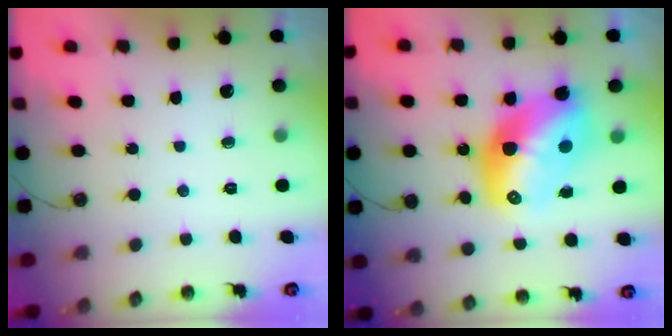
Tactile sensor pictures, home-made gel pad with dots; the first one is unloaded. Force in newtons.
{"total": 16.6, "press": 16.6, "slide": 1.4}